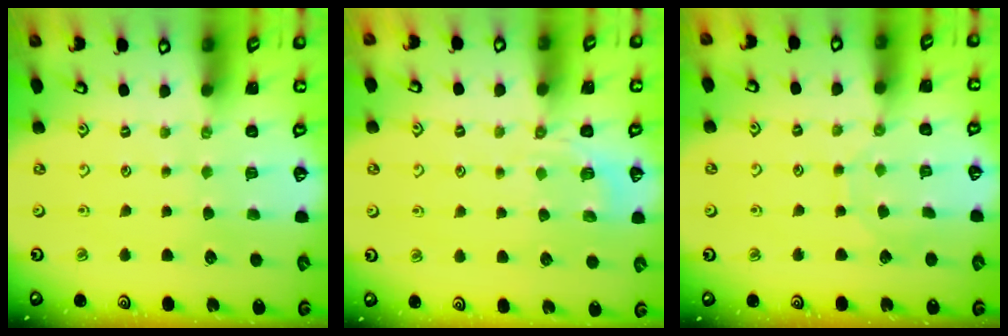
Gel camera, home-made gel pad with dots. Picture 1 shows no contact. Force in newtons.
{"total": 3.9, "press": 3.1, "slide": 2.3}
{"total": 5.2, "press": 5.2, "slide": 0.5}